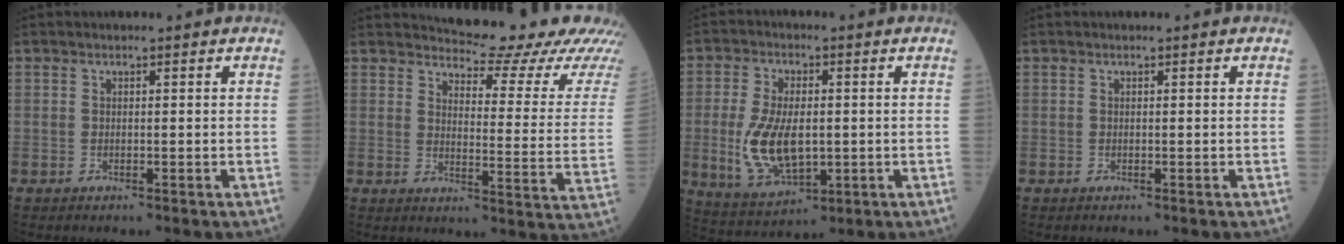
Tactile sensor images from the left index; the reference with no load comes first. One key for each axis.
{"total": 16.2, "fx": 15.7, "fy": 1.7, "fz": 3.6, "tx": -0.030, "ty": -0.087, "tz": 0.160}
{"total": 10.7, "fx": -1.1, "fy": 5.3, "fz": 9.2, "tx": -0.194, "ty": -0.005, "tz": -0.008}
{"total": 0.0}